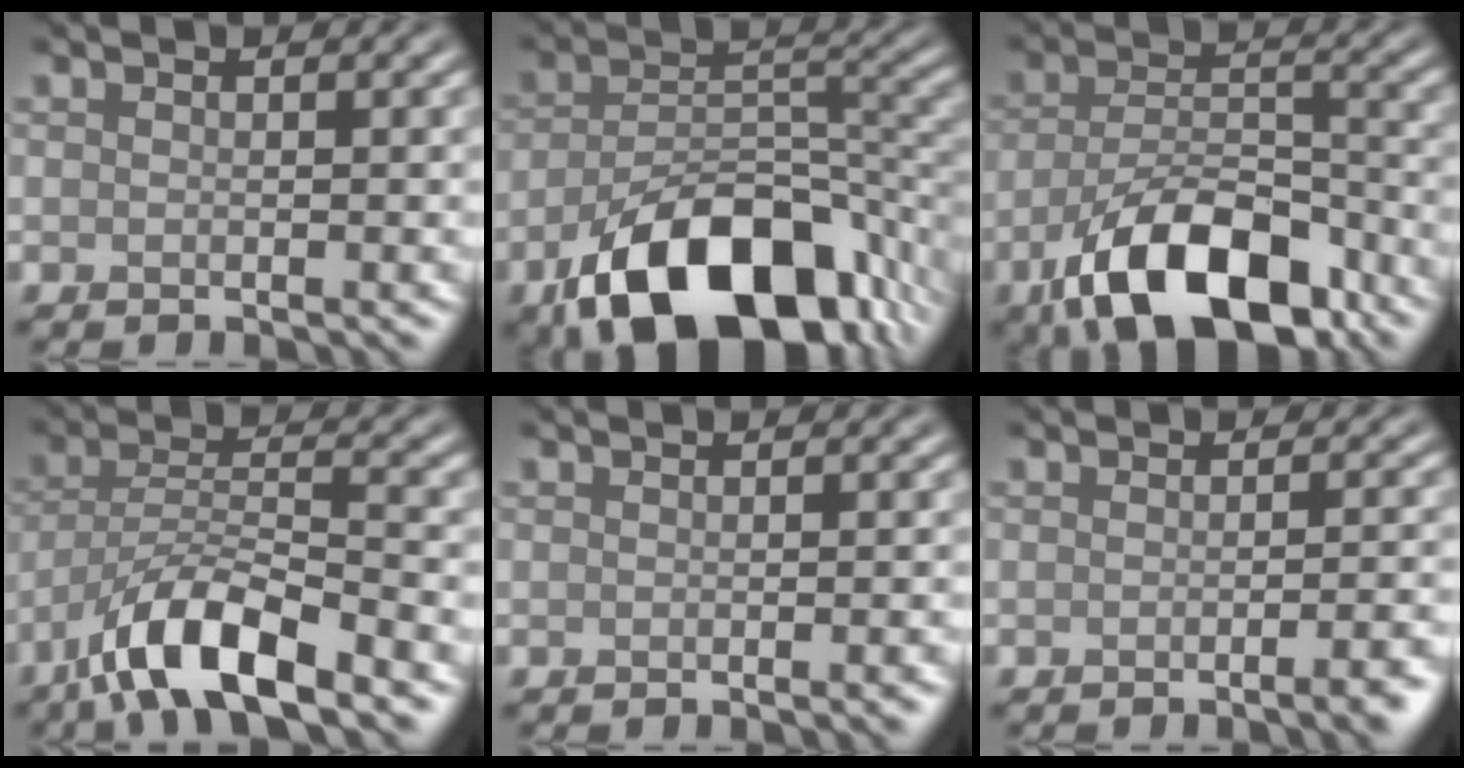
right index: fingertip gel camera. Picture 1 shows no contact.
{"total": 13.7, "force": [-7.8, 7.0, 8.8], "torque": [-0.154, -0.026, -0.121]}
{"total": 10.4, "force": [-6.1, 4.7, 7.0], "torque": [-0.126, -0.008, -0.103]}
{"total": 8.3, "force": [-5.5, 2.1, 5.8], "torque": [-0.102, 0.007, -0.103]}
{"total": 1.9, "force": [-0.5, 0.5, 1.7], "torque": [-0.010, 0.001, -0.008]}
{"total": 3.7, "force": [-1.6, 1.1, 3.2], "torque": [-0.020, 0.004, -0.025]}